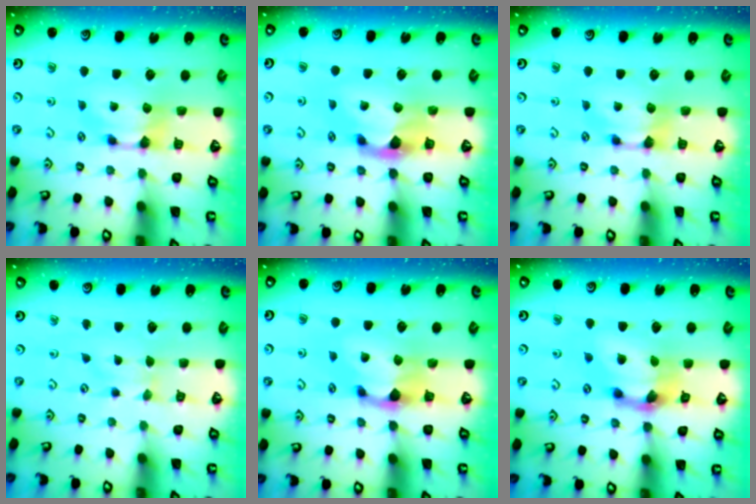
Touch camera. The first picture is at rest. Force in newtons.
{"total": 2.0, "press": 1.6, "slide": 1.2}
{"total": 0.0}
{"total": 0.6, "press": 0.4, "slide": 0.4}
{"total": 1.4, "press": 0.8, "slide": 1.2}
{"total": 5.3, "press": 4.9, "slide": 1.8}